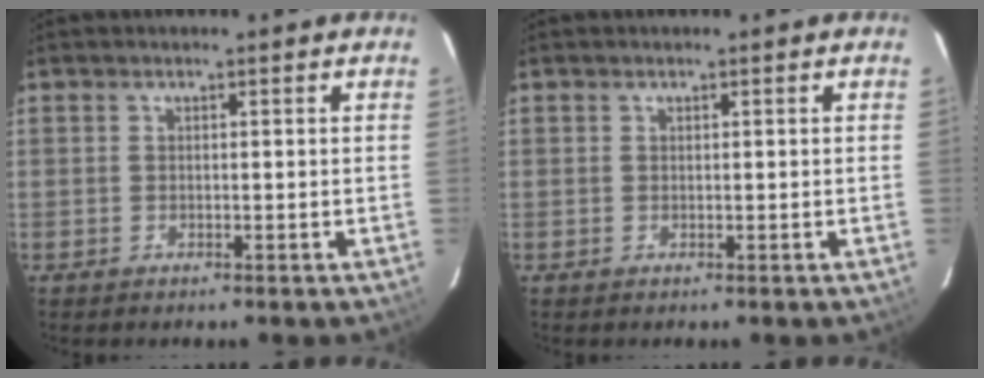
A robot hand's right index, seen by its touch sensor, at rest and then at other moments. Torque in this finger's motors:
{"motor_torque": [0.11, 0.04, 0.03, 0.01]}